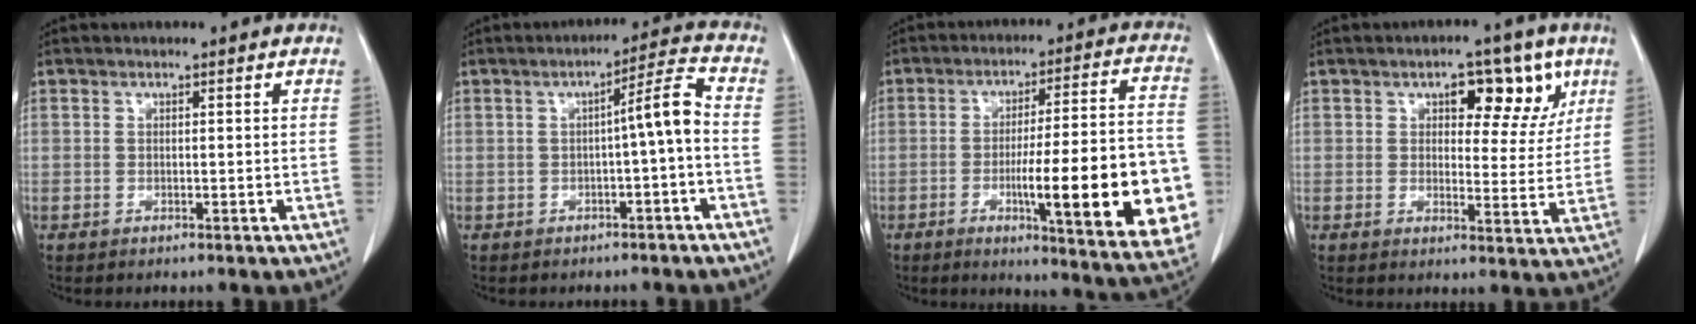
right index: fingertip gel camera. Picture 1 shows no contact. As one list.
[{"total": 5.3, "force": [-0.9, -0.2, 5.2], "torque": [-0.074, 0.018, -0.014]}, {"total": 22.5, "force": [-5.5, 2.6, 21.7], "torque": [-0.231, 0.005, -0.066]}, {"total": 8.2, "force": [4.1, 4.2, 5.8], "torque": [-0.059, 0.010, 0.054]}]